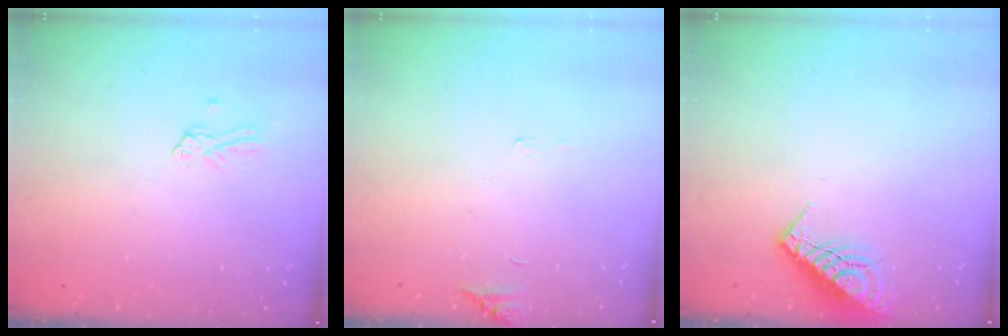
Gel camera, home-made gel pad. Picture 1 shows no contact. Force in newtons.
{"total": 6.2, "press": 6.2, "slide": 0.5}
{"total": 12.3, "press": 12.2, "slide": 1.2}